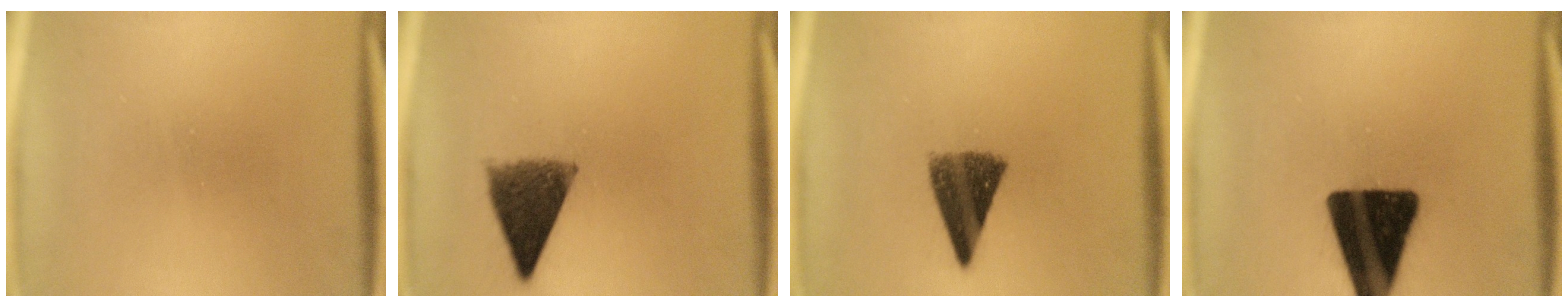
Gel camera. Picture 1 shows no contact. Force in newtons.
{"total": 8.5}
{"total": 8.7}
{"total": 18.9}